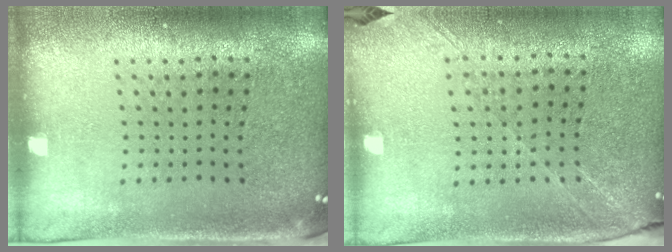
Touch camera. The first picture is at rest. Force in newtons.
{"total": 1.3, "press": 1.2, "slide": 0.6}